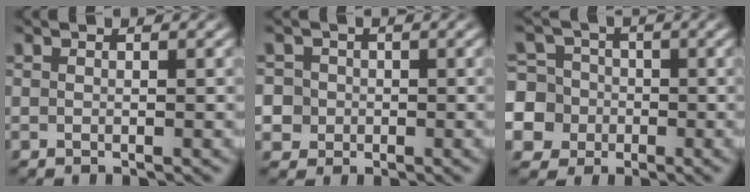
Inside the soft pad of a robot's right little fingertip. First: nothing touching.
{"total": 5.9, "force": [-1.1, 5.6, 1.8], "torque": [-0.056, -0.026, -0.016]}
{"total": 12.2, "force": [-2.7, 11.4, 3.3], "torque": [-0.102, -0.062, -0.046]}